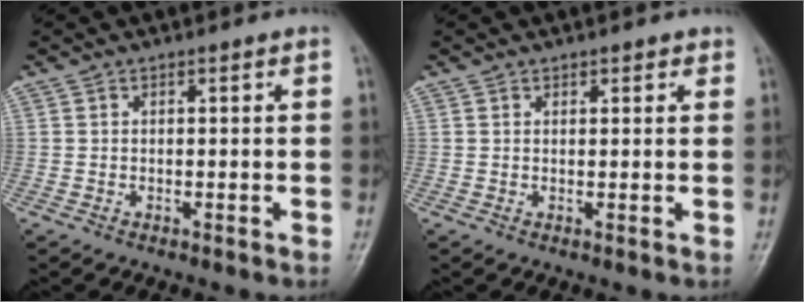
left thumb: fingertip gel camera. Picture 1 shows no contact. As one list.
[{"total": 1.4, "force": [1.0, 0.8, 0.6], "torque": [0.006, -0.004, 0.008]}]